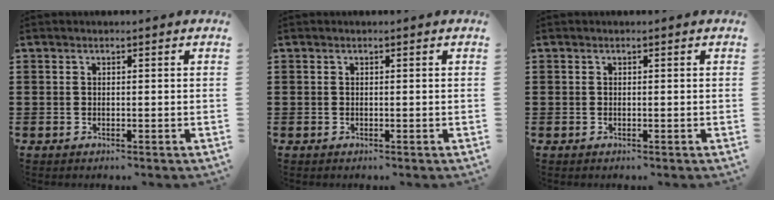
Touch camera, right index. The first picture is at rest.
{"total": 0.0}
{"total": 0.0}